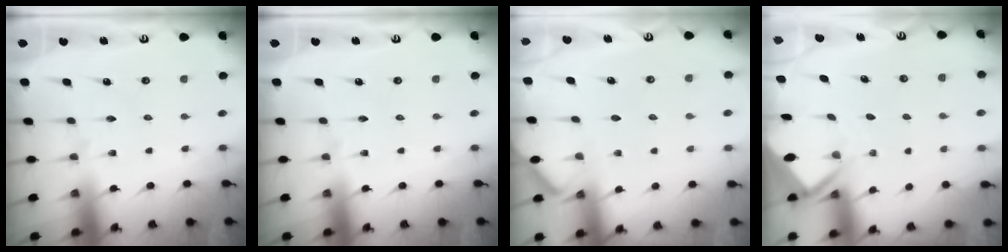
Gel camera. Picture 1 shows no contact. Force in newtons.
{"total": 0.0}
{"total": 3.0, "press": 2.9, "slide": 0.3}
{"total": 3.3, "press": 3.3, "slide": 0.3}